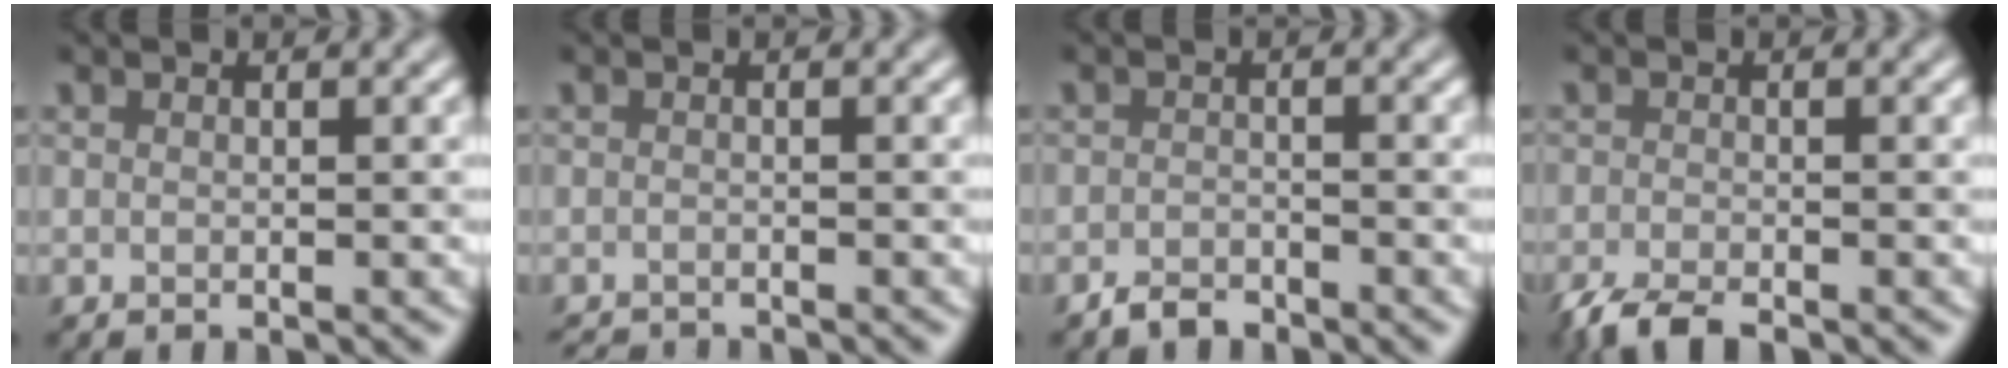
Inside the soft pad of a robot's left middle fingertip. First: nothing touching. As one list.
[{"total": 2.2, "force": [-2.2, 0.3, 0.4], "torque": [0.002, -0.011, -0.036]}, {"total": 1.5, "force": [-1.4, 0.6, 0.3], "torque": [-0.004, 0.005, -0.029]}, {"total": 3.2, "force": [-2.6, 0.7, 1.7], "torque": [-0.033, -0.008, -0.053]}]